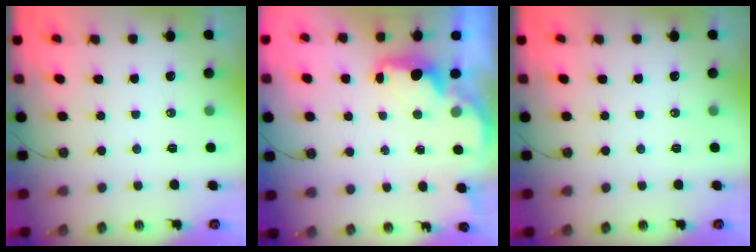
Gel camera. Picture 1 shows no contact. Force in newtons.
{"total": 2.1, "press": 2.0, "slide": 0.6}
{"total": 0.0}